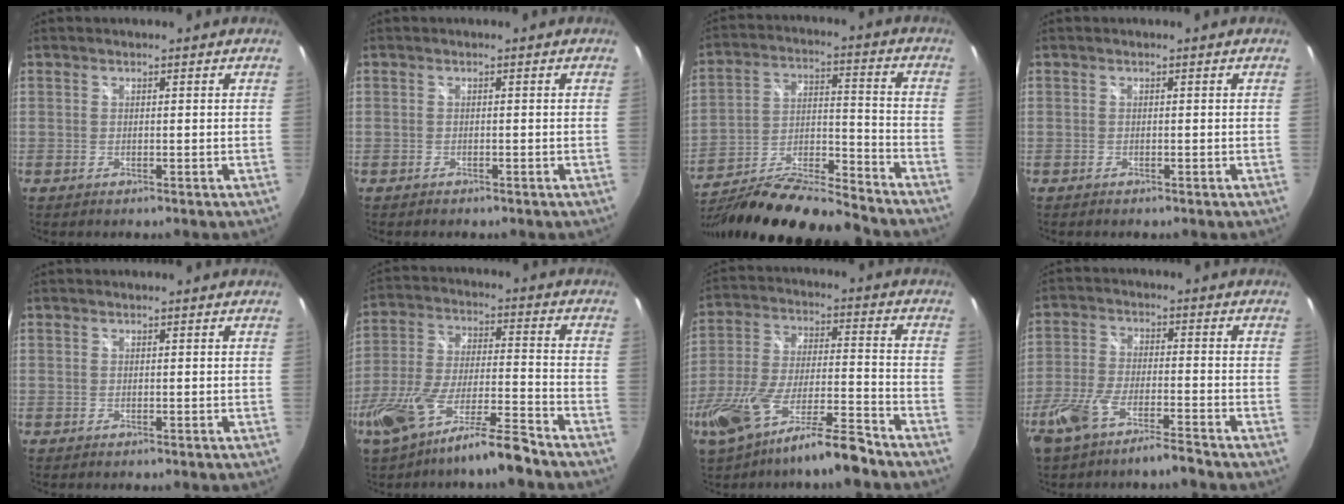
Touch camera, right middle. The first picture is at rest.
{"total": 1.3, "force": [-1.1, 0.6, 0.3], "torque": [-0.010, -0.004, -0.017]}
{"total": 21.6, "force": [-18.6, 1.8, 10.8], "torque": [-0.195, -0.035, -0.313]}
{"total": 0.6, "force": [-0.5, 0.2, 0.1], "torque": [-0.003, -0.003, -0.010]}
{"total": 0.0}
{"total": 14.4, "force": [-10.8, 1.4, 9.3], "torque": [-0.191, -0.022, -0.189]}
{"total": 16.0, "force": [-11.7, 2.2, 10.6], "torque": [-0.218, -0.028, -0.202]}
{"total": 8.8, "force": [-6.8, 1.4, 5.5], "torque": [-0.130, -0.010, -0.127]}